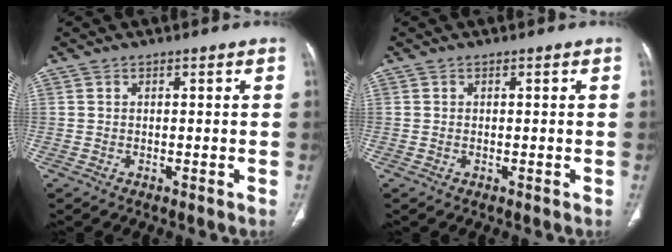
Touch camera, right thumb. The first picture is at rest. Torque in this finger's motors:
{"motor_torque": [0.09, -0.23, -0.16, -0.47, 0.00]}